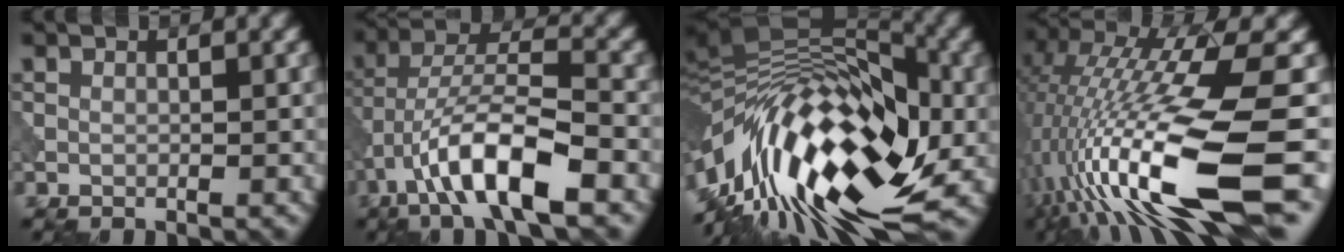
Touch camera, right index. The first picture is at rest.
{"total": 9.5, "force": [-4.7, 2.8, 7.8], "torque": [-0.137, 0.016, -0.088]}
{"total": 17.3, "force": [-4.2, 7.9, 14.8], "torque": [-0.258, 0.029, -0.099]}
{"total": 15.7, "force": [-3.4, 3.7, 14.9], "torque": [-0.293, -0.003, -0.047]}